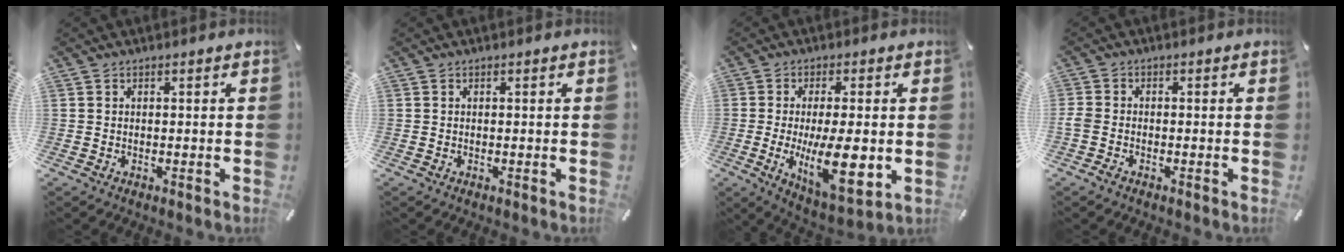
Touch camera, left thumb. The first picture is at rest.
{"total": 0.0}
{"total": 15.8, "force": [-1.7, 5.9, 14.5], "torque": [-0.254, -0.020, -0.020]}
{"total": 1.9, "force": [-1.1, 1.1, 1.1], "torque": [-0.020, 0.004, -0.021]}